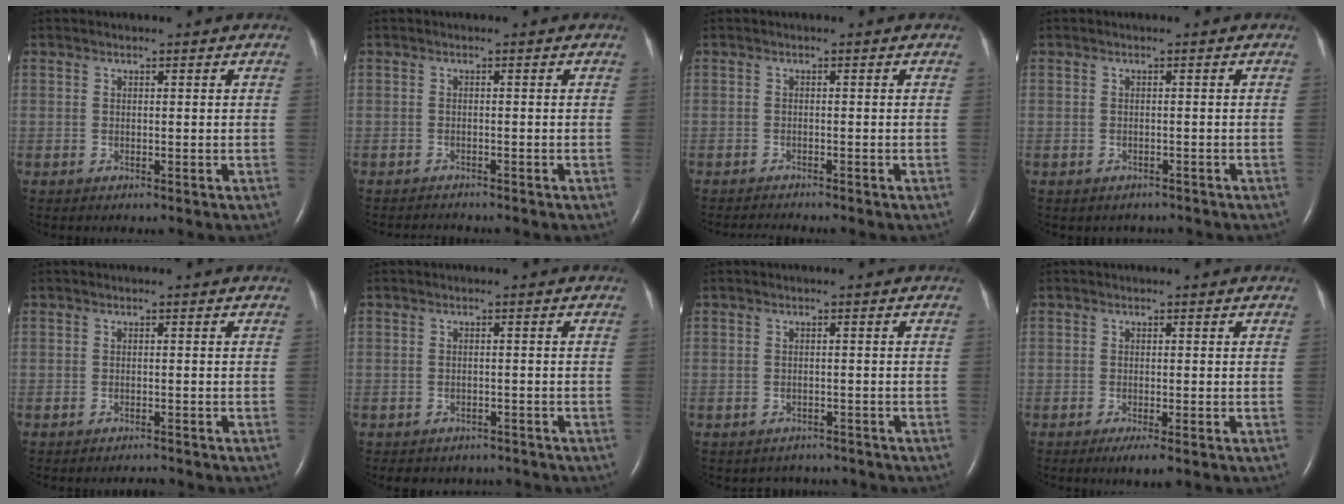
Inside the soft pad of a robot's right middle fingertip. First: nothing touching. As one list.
[{"total": 2.3, "force": [-2.3, 0.1, 0.3], "torque": [-0.005, -0.009, -0.031]}, {"total": 2.7, "force": [-2.6, -0.2, 0.6], "torque": [-0.009, -0.012, -0.039]}, {"total": 2.1, "force": [-1.7, 1.1, 0.1], "torque": [-0.008, 0.004, -0.022]}, {"total": 1.2, "force": [-1.1, 0.1, 0.2], "torque": [-0.006, -0.005, -0.013]}, {"total": 5.7, "force": [-5.0, 2.7, 0.6], "torque": [-0.008, 0.007, -0.054]}, {"total": 3.0, "force": [-2.7, 1.4, -0.3], "torque": [-0.003, 0.008, -0.037]}, {"total": 2.3, "force": [-1.4, 0.2, 1.8], "torque": [-0.031, -0.007, -0.023]}]